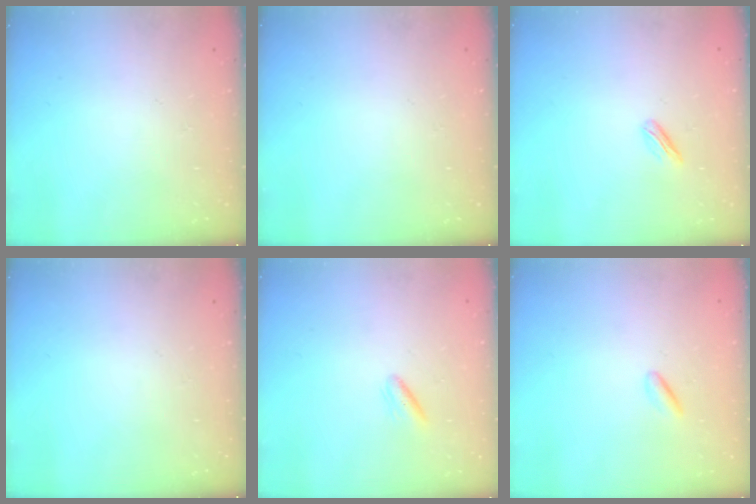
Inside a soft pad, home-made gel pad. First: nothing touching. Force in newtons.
{"total": 0.0}
{"total": 2.4, "press": 2.3, "slide": 0.7}
{"total": 0.0}
{"total": 2.9, "press": 2.8, "slide": 1.0}
{"total": 1.5, "press": 1.3, "slide": 0.7}